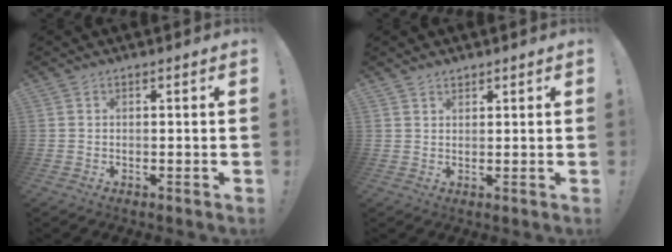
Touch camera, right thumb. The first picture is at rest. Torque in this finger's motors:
{"motor_torque": [-0.33, -0.31, -0.28, -0.18, 0.03]}